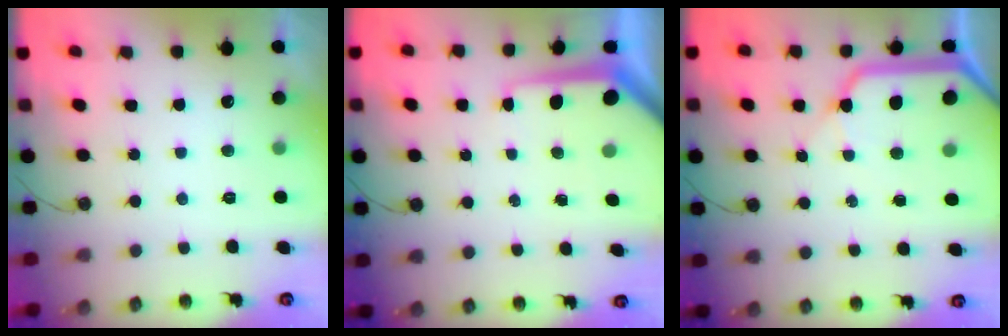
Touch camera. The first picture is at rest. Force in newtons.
{"total": 7.4, "press": 7.4, "slide": 0.7}
{"total": 13.2, "press": 13.1, "slide": 1.8}